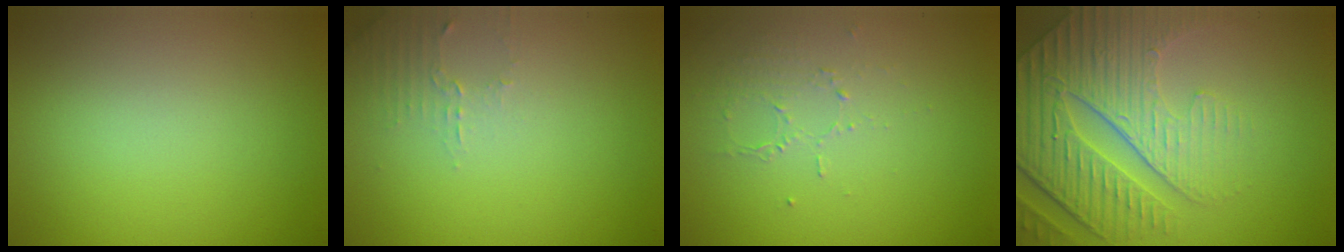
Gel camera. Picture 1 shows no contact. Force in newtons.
{"total": 1.4, "press": 1.4, "slide": 0.4}
{"total": 1.3, "press": 0.6, "slide": 1.1}
{"total": 6.4, "press": 5.4, "slide": 3.4}